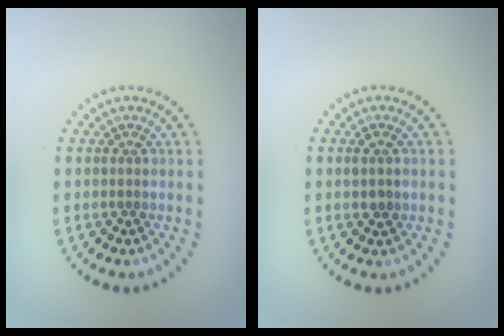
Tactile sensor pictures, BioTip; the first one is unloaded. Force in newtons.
{"total": 1.3, "press": 1.3, "slide": 0.2}